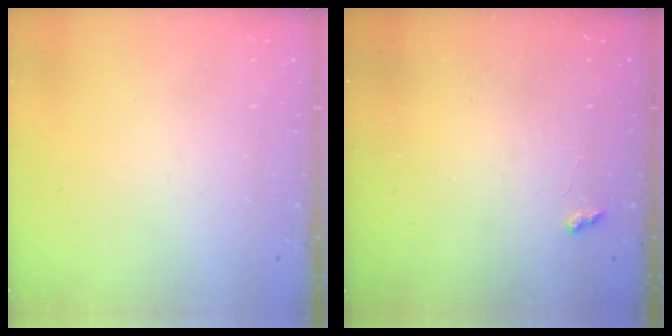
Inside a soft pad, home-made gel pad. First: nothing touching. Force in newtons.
{"total": 2.1, "press": 2.1, "slide": 0.5}